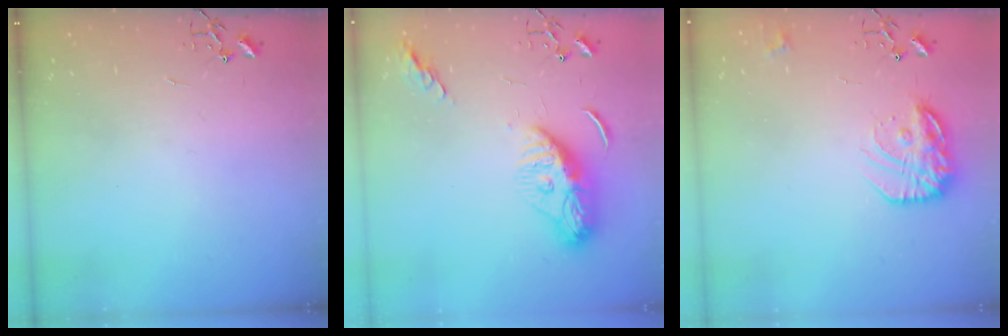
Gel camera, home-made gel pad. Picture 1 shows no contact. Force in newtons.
{"total": 11.6, "press": 11.6, "slide": 1.0}
{"total": 15.4, "press": 15.3, "slide": 1.0}